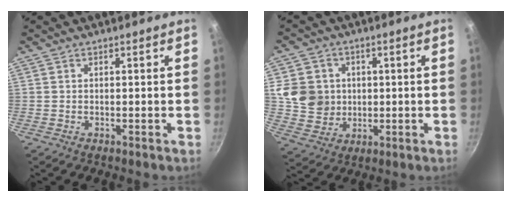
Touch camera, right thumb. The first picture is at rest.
{"total": 9.8, "force": [1.3, 9.1, 3.5], "torque": [-0.038, -0.008, 0.030]}